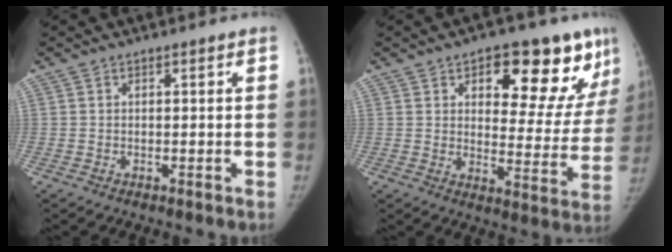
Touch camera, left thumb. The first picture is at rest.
{"total": 20.0, "force": [10.5, 9.2, 14.4], "torque": [-0.126, -0.038, 0.142]}